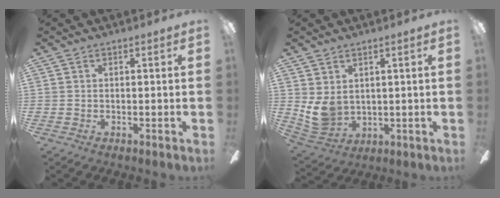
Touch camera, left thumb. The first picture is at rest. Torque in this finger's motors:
{"motor_torque": [1.02, 1.17, 0.61, -0.30, 0.07]}